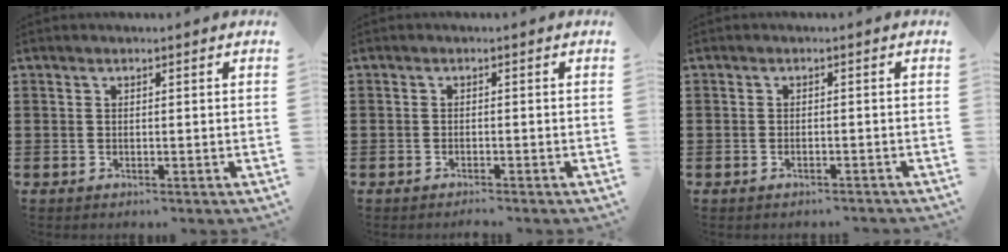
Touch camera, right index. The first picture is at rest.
{"total": 0.8, "force": [-0.8, 0.0, 0.2], "torque": [-0.006, -0.002, -0.016]}
{"total": 0.8, "force": [-0.7, 0.2, 0.4], "torque": [-0.011, -0.003, -0.013]}